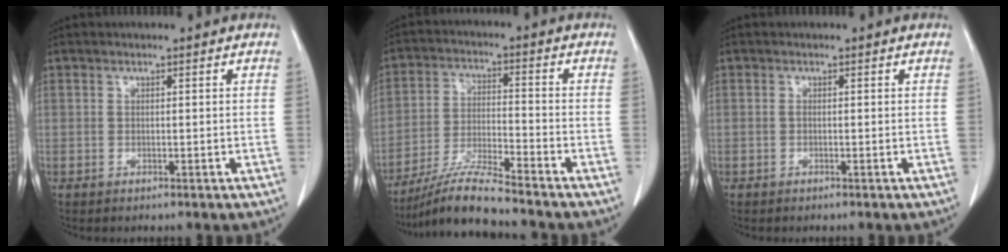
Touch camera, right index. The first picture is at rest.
{"total": 8.3, "force": [-7.6, -0.6, 3.4], "torque": [-0.072, -0.015, -0.142]}
{"total": 0.0}